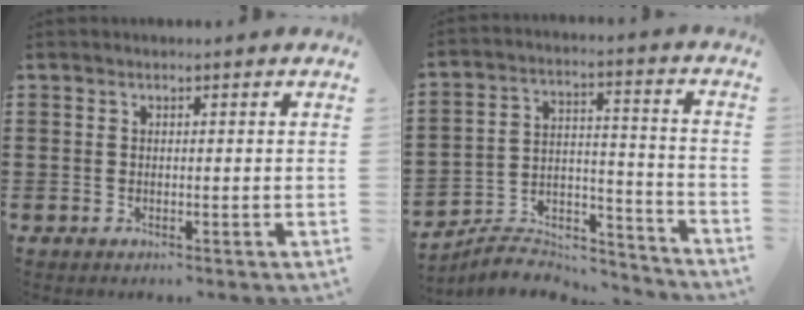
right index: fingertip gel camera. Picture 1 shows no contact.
{"total": 7.1, "force": [-6.7, 2.0, 1.3], "torque": [-0.019, 0.017, -0.131]}